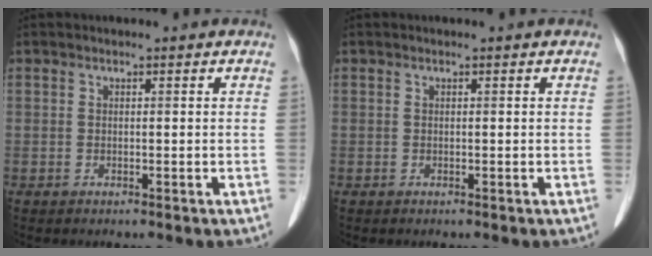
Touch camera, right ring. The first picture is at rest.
{"total": 0.0}